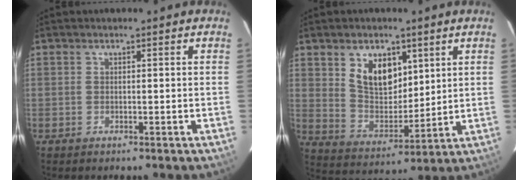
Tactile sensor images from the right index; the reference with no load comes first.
{"total": 10.8, "force": [5.0, 6.8, 6.8], "torque": [-0.117, 0.005, 0.104]}